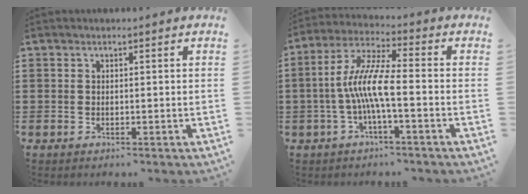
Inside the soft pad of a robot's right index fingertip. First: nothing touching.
{"total": 8.5, "force": [-1.9, 1.3, 8.1], "torque": [-0.176, -0.008, -0.043]}